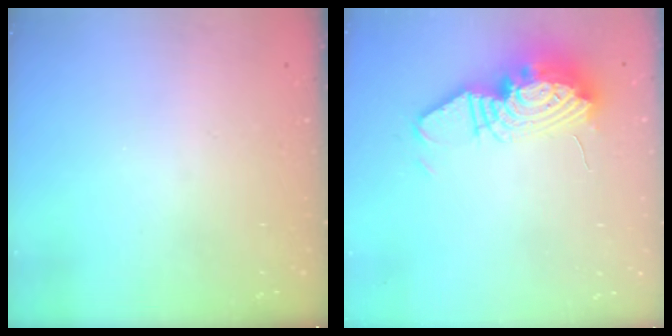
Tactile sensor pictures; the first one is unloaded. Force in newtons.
{"total": 14.7, "press": 14.6, "slide": 1.3}